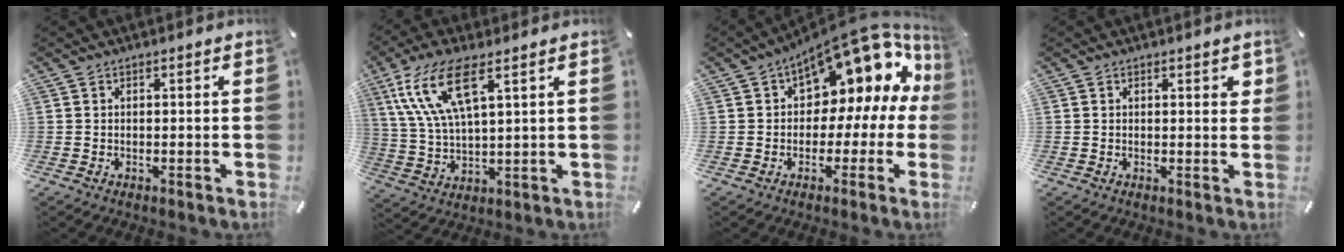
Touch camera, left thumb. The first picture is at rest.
{"total": 13.2, "force": [6.7, 4.5, 10.5], "torque": [-0.243, -0.013, 0.118]}
{"total": 14.9, "force": [9.1, 8.4, 8.3], "torque": [-0.111, -0.084, 0.152]}
{"total": 1.5, "force": [0.8, 0.8, 1.0], "torque": [-0.004, -0.003, 0.009]}